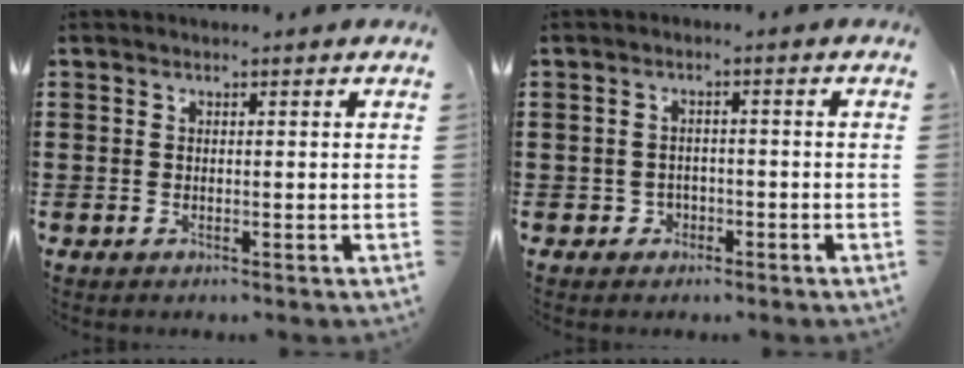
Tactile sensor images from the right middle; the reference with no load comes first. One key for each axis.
{"total": 1.5, "fx": -1.0, "fy": 1.1, "fz": 0.2, "tx": -0.011, "ty": 0.000, "tz": -0.023}